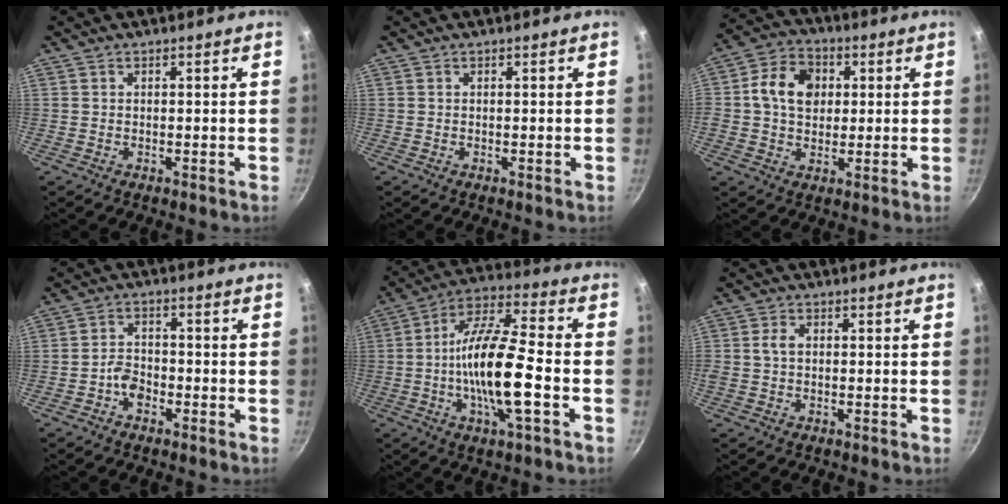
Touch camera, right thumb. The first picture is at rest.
{"total": 0.0}
{"total": 10.3, "force": [1.6, 8.2, 6.0], "torque": [-0.081, 0.007, 0.009]}
{"total": 3.6, "force": [-2.1, 2.4, 1.7], "torque": [-0.022, 0.026, -0.040]}
{"total": 17.0, "force": [-3.5, 4.9, 15.9], "torque": [-0.286, 0.032, -0.078]}
{"total": 2.4, "force": [0.0, 1.8, 1.6], "torque": [-0.028, 0.006, -0.003]}